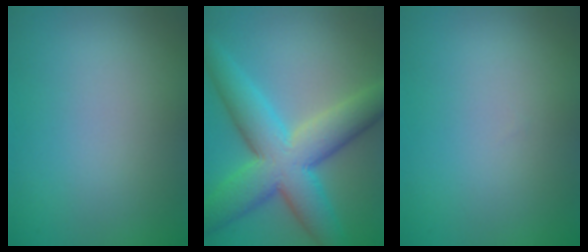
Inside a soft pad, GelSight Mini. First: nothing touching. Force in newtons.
{"total": 10.0, "press": 10.0, "slide": 0.2}
{"total": 0.0}